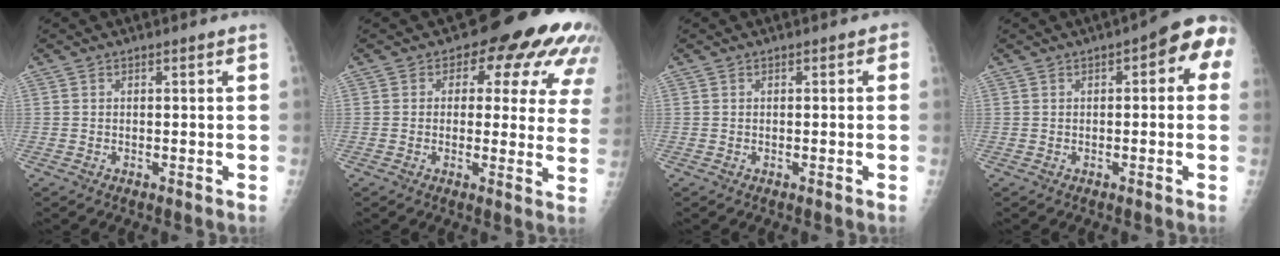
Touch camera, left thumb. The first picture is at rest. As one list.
[{"total": 16.0, "force": [7.4, 8.9, 11.0], "torque": [-0.075, -0.017, 0.064]}, {"total": 0.6, "force": [-0.1, 0.4, 0.4], "torque": [0.007, 0.004, -0.009]}, {"total": 7.6, "force": [1.7, 3.4, 6.6], "torque": [-0.052, 0.023, 0.005]}]